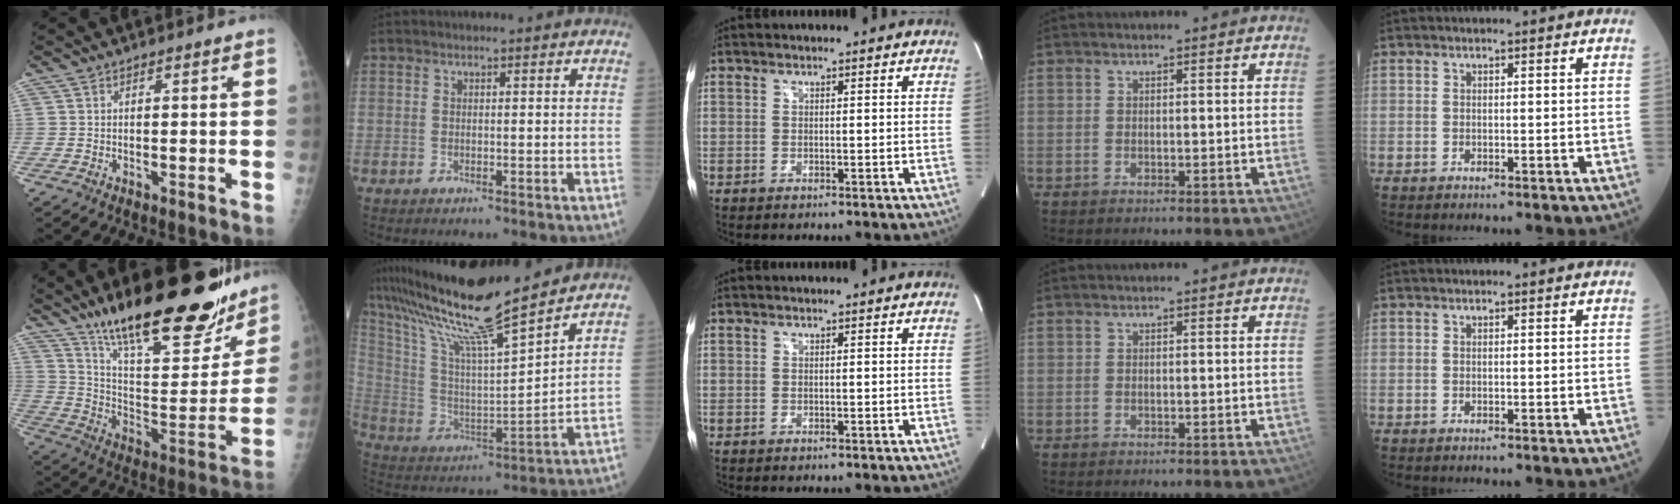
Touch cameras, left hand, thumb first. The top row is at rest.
{"thumb": {"total": 30.3, "force": [22.0, 9.4, 18.6], "torque": [-0.250, -0.083, 0.342]}, "index": {"total": 19.3, "force": [16.6, -0.9, 9.8], "torque": [-0.200, -0.007, 0.300]}}